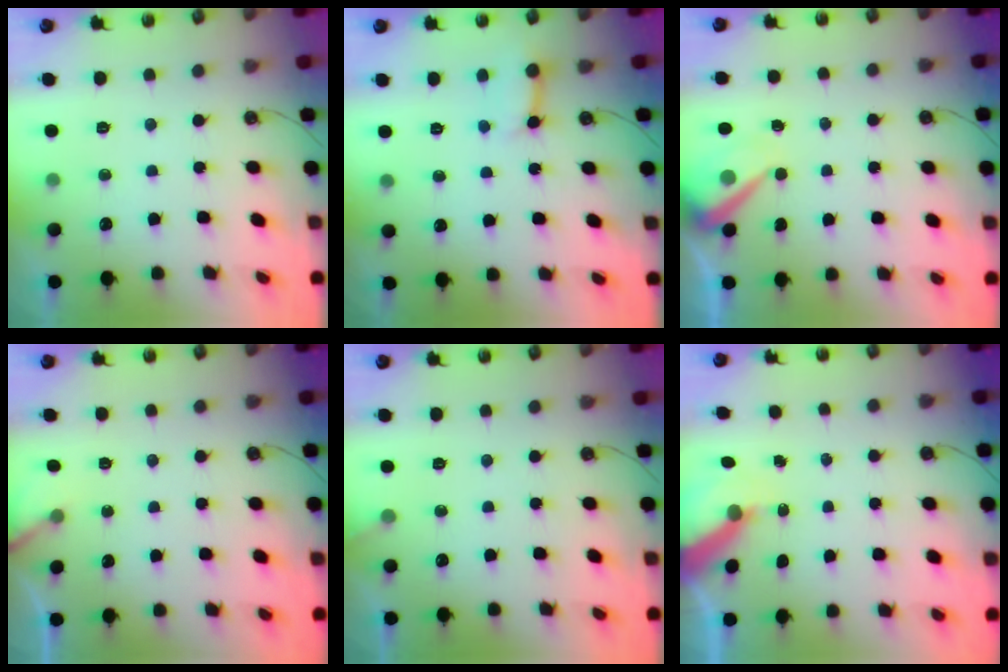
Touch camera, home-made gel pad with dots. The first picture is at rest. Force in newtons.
{"total": 5.4, "press": 5.4, "slide": 0.6}
{"total": 7.4, "press": 7.3, "slide": 1.0}
{"total": 3.0, "press": 3.0, "slide": 0.3}
{"total": 3.4, "press": 3.4, "slide": 0.2}
{"total": 5.4, "press": 5.4, "slide": 0.7}